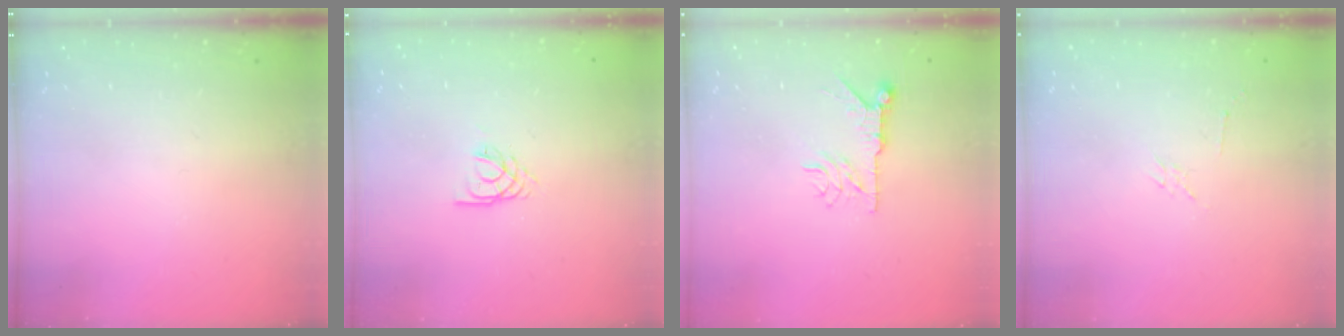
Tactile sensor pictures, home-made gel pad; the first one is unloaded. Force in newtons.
{"total": 3.2, "press": 3.1, "slide": 0.4}
{"total": 7.3, "press": 7.3, "slide": 0.7}
{"total": 2.3, "press": 2.3, "slide": 0.4}